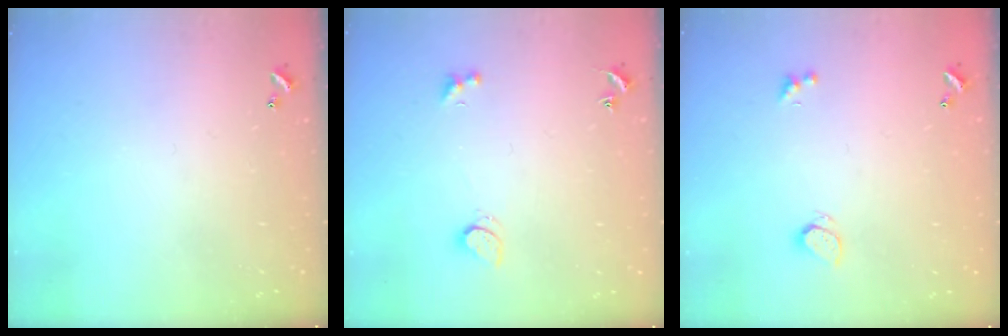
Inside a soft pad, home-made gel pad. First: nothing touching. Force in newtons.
{"total": 2.5, "press": 2.4, "slide": 0.8}
{"total": 0.8, "press": 0.7, "slide": 0.5}